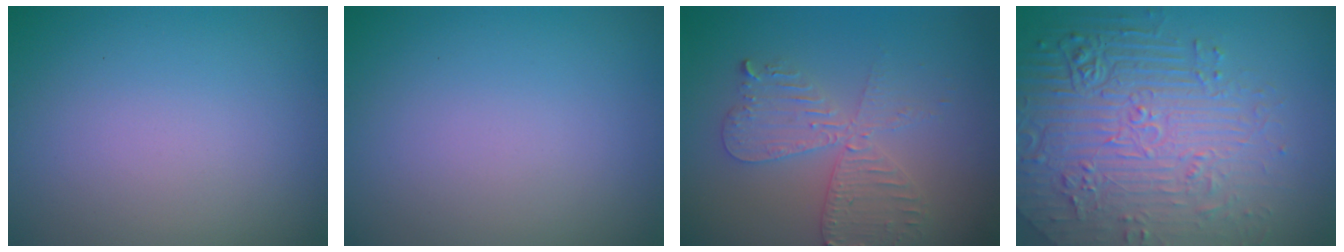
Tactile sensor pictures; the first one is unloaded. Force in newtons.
{"total": 0.0}
{"total": 4.1, "press": 3.5, "slide": 2.2}
{"total": 7.6, "press": 6.0, "slide": 4.7}